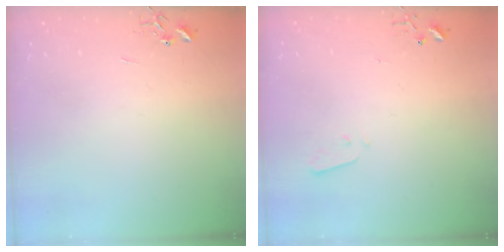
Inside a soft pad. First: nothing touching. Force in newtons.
{"total": 1.9, "press": 1.9, "slide": 0.4}